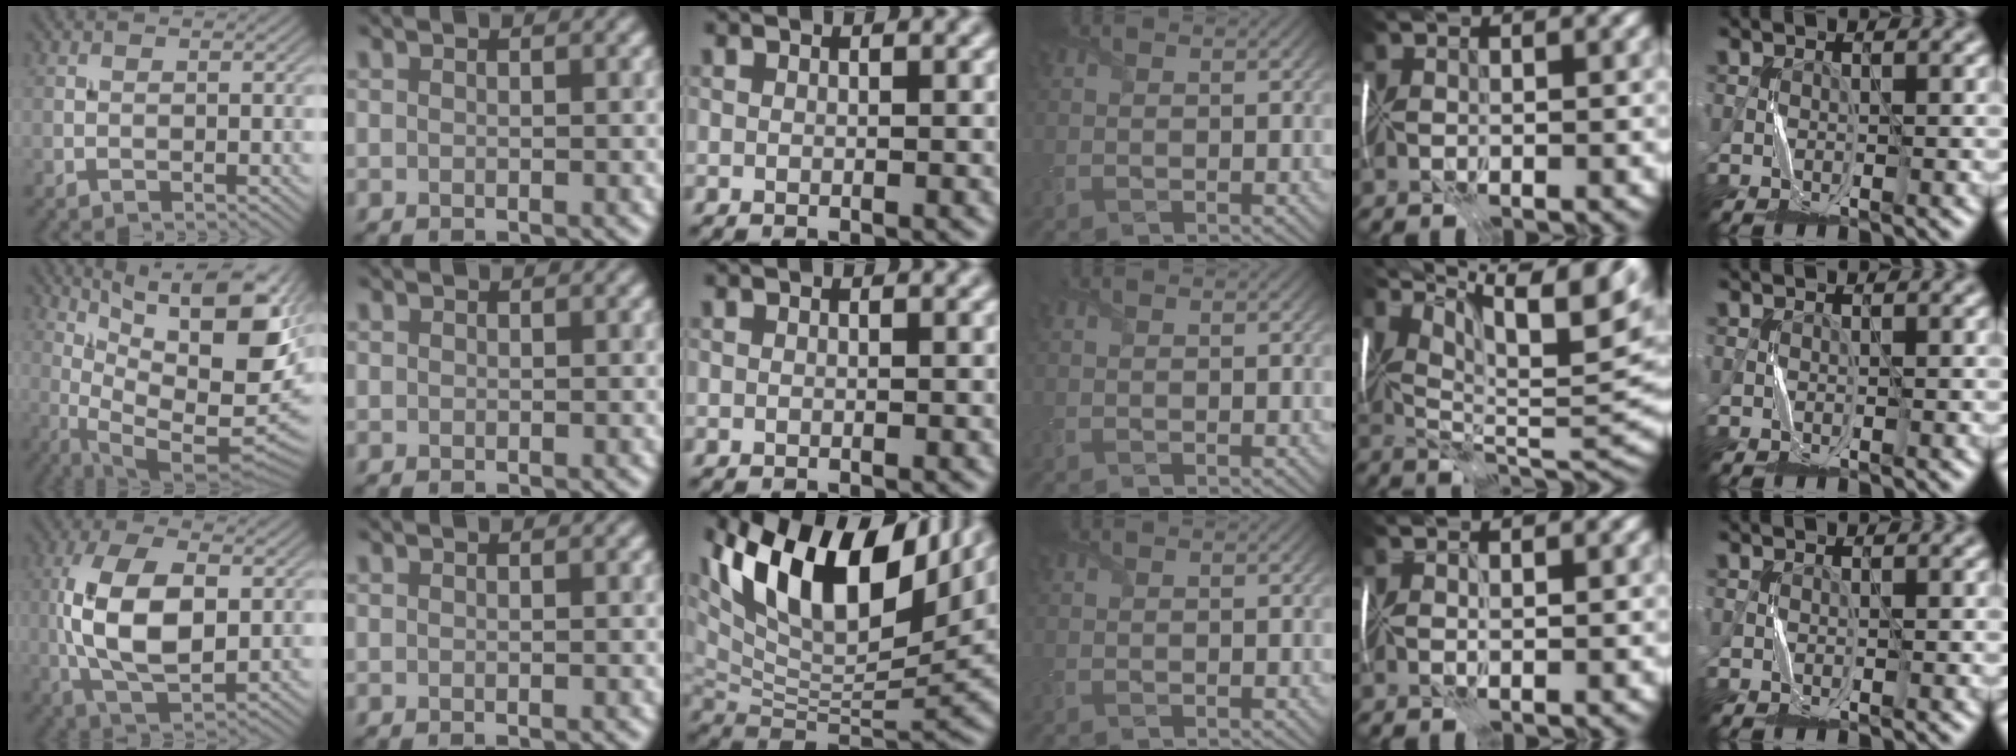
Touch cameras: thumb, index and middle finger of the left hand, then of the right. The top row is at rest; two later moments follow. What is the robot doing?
{"motion": "fold", "object": "handkerchief"}